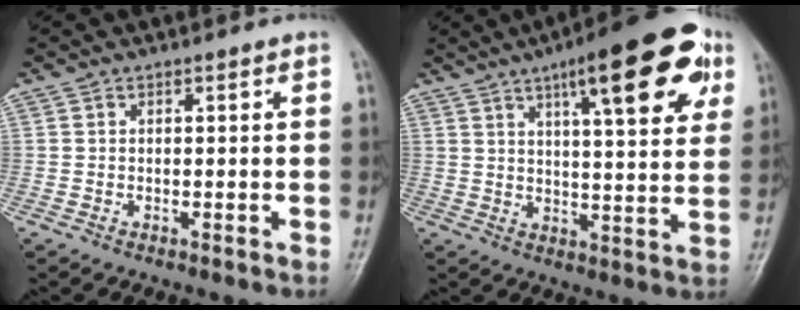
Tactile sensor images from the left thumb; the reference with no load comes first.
{"total": 18.9, "force": [9.1, 5.3, 15.7], "torque": [-0.187, -0.016, 0.122]}